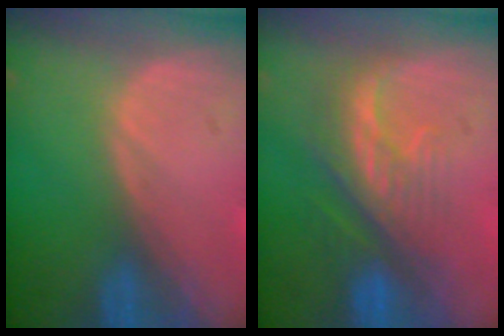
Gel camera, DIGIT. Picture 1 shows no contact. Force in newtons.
{"total": 8.3, "press": 7.5, "slide": 3.5}